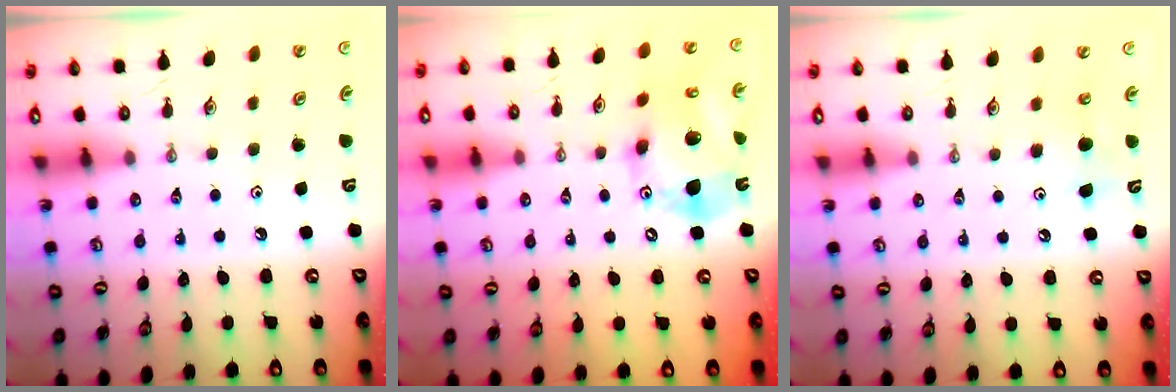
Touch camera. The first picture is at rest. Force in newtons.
{"total": 16.7, "press": 16.4, "slide": 2.9}
{"total": 6.5, "press": 6.5, "slide": 0.4}